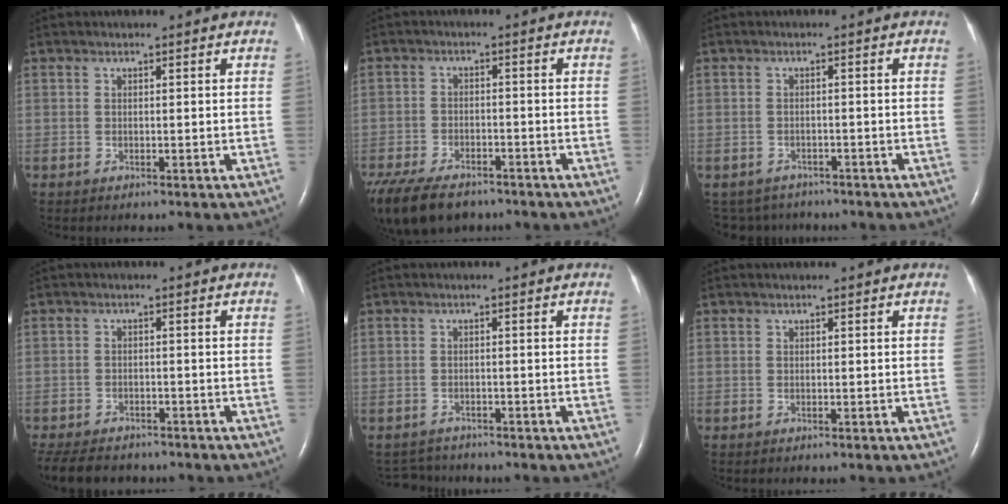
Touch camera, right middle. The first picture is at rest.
{"total": 15.4, "force": [-11.1, 7.3, 7.7], "torque": [-0.201, -0.030, -0.170]}
{"total": 5.1, "force": [-4.5, 2.4, -0.1], "torque": [0.001, 0.001, -0.062]}
{"total": 10.1, "force": [-8.5, 4.1, 3.8], "torque": [-0.080, -0.011, -0.119]}
{"total": 2.9, "force": [-2.7, 0.8, -0.6], "torque": [0.004, -0.008, -0.044]}
{"total": 0.0}